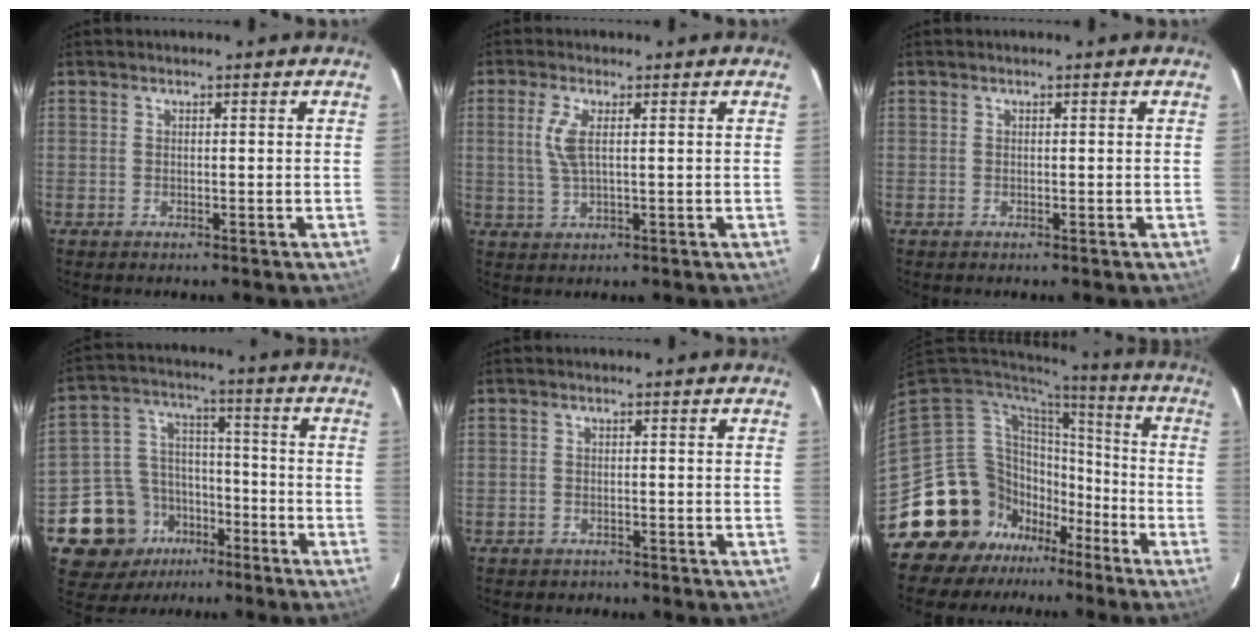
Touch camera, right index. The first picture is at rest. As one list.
[{"total": 4.6, "force": [1.0, 1.3, 4.3], "torque": [-0.093, 0.002, 0.022]}, {"total": 0.0}, {"total": 13.6, "force": [-8.0, 10.0, 4.5], "torque": [-0.119, 0.039, -0.121]}, {"total": 2.0, "force": [-1.5, 1.4, 0.1], "torque": [-0.009, 0.003, -0.020]}, {"total": 17.2, "force": [-10.3, 13.5, 2.8], "torque": [-0.083, 0.059, -0.168]}]